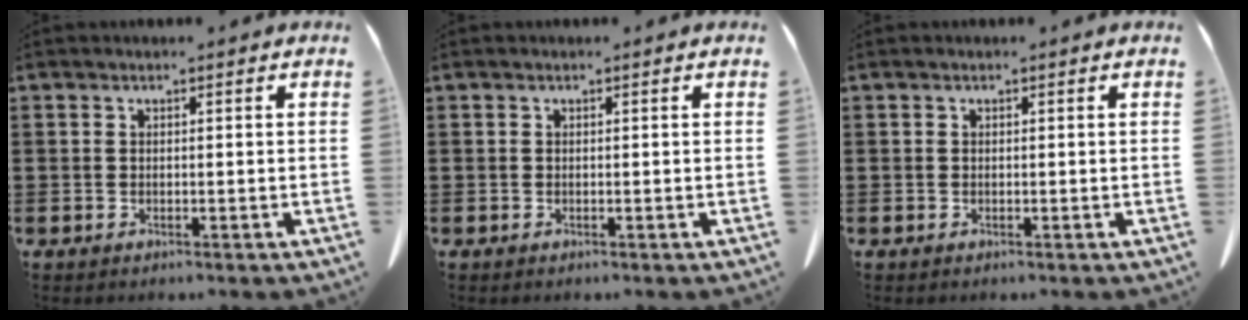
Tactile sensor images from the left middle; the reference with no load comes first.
{"total": 0.0}
{"total": 0.0}